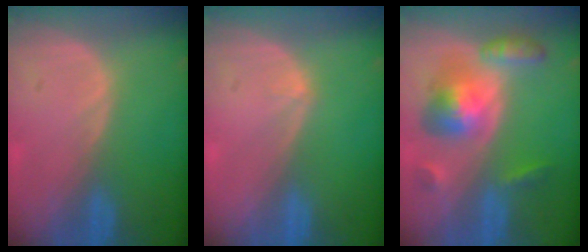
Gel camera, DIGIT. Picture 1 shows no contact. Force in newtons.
{"total": 0.6, "press": 0.4, "slide": 0.5}
{"total": 7.9, "press": 7.9, "slide": 0.6}